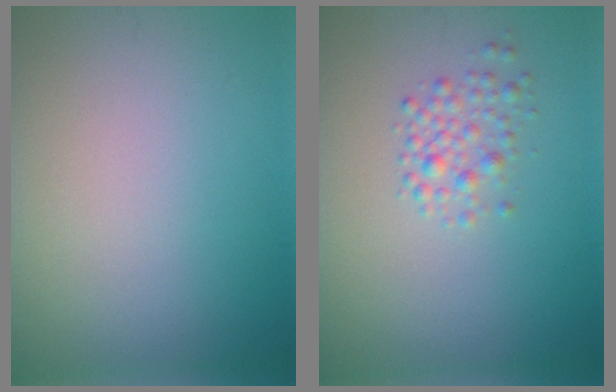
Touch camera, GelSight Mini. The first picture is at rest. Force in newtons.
{"total": 2.0, "press": 2.0, "slide": 0.0}